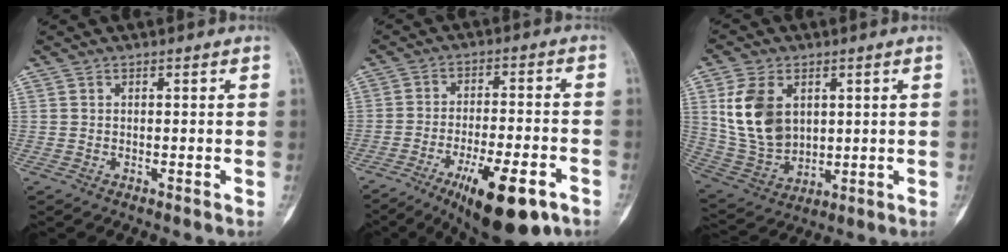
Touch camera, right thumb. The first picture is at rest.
{"total": 15.7, "force": [-8.4, 4.9, 12.3], "torque": [-0.182, 0.030, -0.123]}
{"total": 13.5, "force": [3.6, 9.3, 9.1], "torque": [-0.162, -0.013, 0.087]}